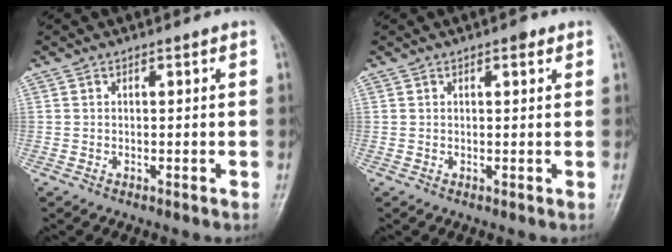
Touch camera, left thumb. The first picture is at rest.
{"total": 1.5, "force": [0.9, 0.6, 1.0], "torque": [-0.009, -0.001, 0.009]}